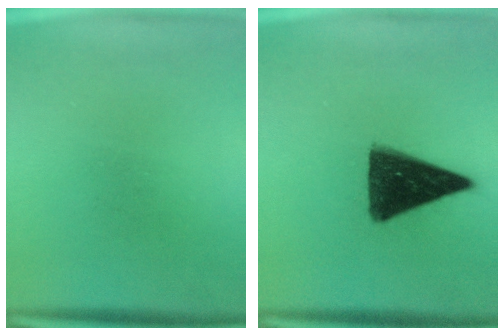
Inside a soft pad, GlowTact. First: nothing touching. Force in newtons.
{"total": 13.6}